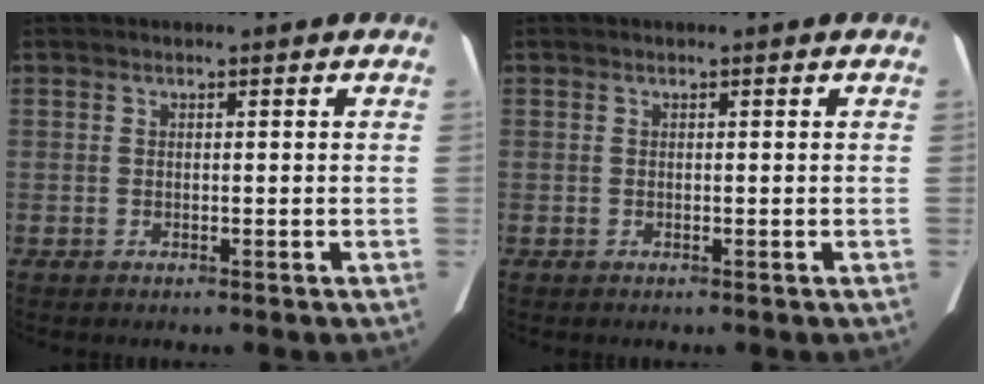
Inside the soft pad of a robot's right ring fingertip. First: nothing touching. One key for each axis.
{"total": 0.0}